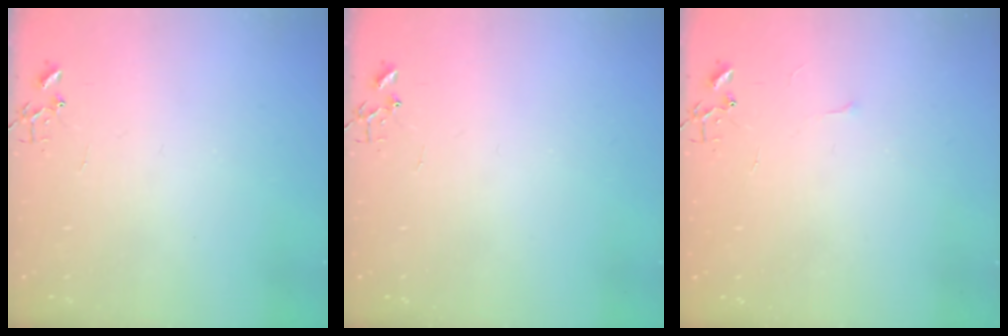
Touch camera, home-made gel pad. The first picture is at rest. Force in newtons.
{"total": 0.0}
{"total": 3.3, "press": 3.3, "slide": 0.4}